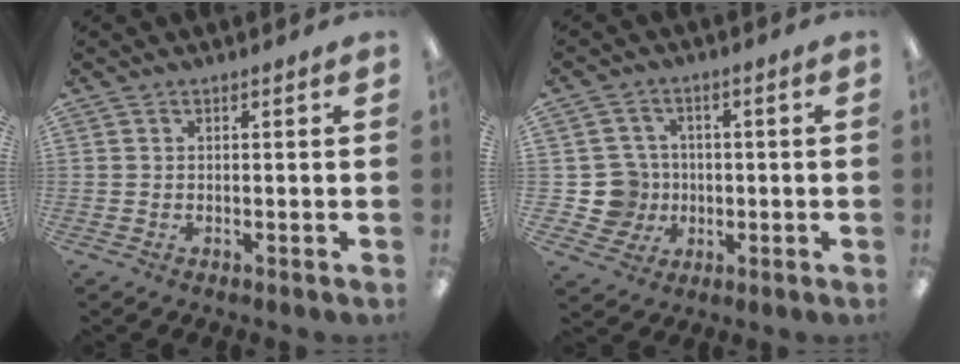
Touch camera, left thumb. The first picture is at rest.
{"total": 8.4, "force": [-0.6, 8.3, 1.5], "torque": [-0.053, 0.010, -0.002]}